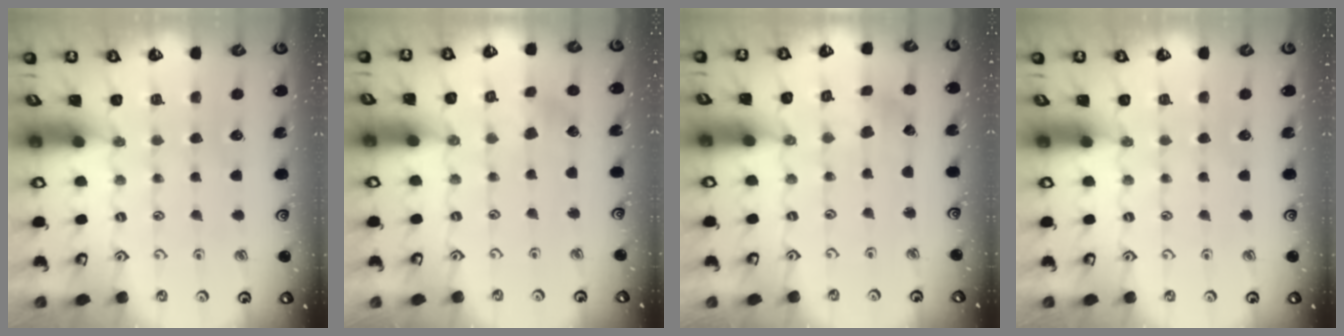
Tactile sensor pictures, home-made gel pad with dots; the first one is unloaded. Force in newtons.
{"total": 3.1, "press": 3.0, "slide": 0.4}
{"total": 2.2, "press": 2.2, "slide": 0.3}
{"total": 0.0}